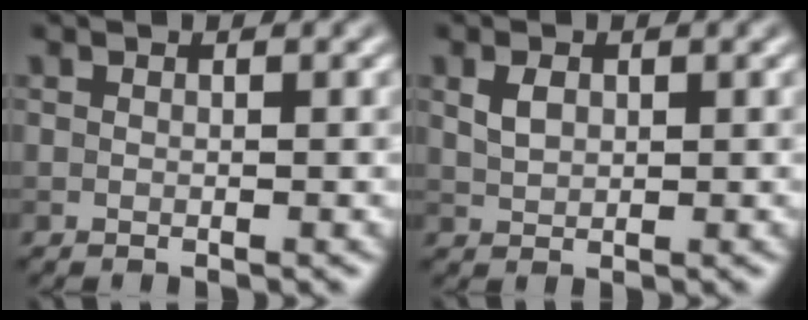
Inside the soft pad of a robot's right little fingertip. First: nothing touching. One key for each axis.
{"total": 1.7, "fx": 0.6, "fy": 1.1, "fz": 1.1, "tx": -0.024, "ty": 0.001, "tz": 0.014}